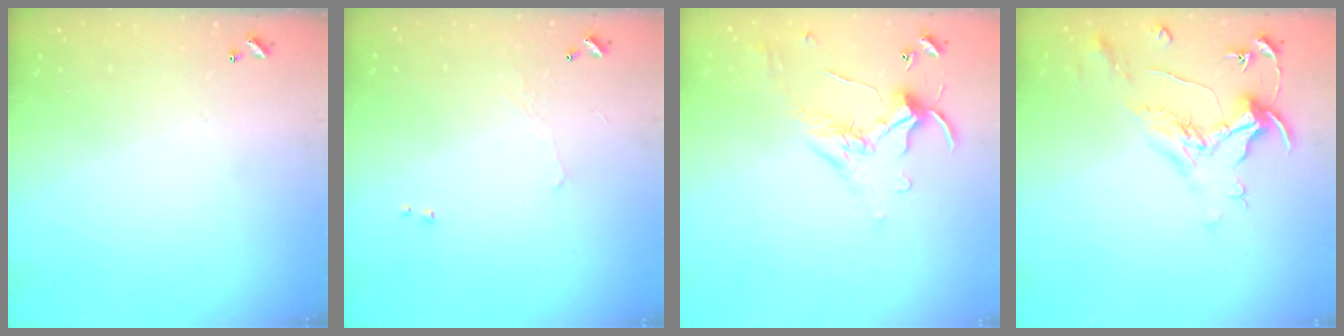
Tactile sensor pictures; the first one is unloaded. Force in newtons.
{"total": 0.6, "press": 0.4, "slide": 0.5}
{"total": 1.2, "press": 0.9, "slide": 0.9}
{"total": 1.5, "press": 1.3, "slide": 0.7}